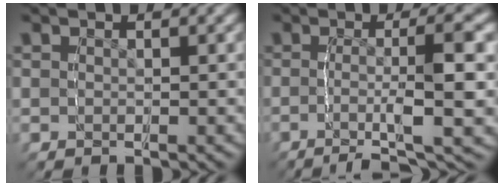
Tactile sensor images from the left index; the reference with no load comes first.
{"total": 6.6, "force": [-2.6, 0.7, 6.0], "torque": [-0.093, -0.009, -0.042]}